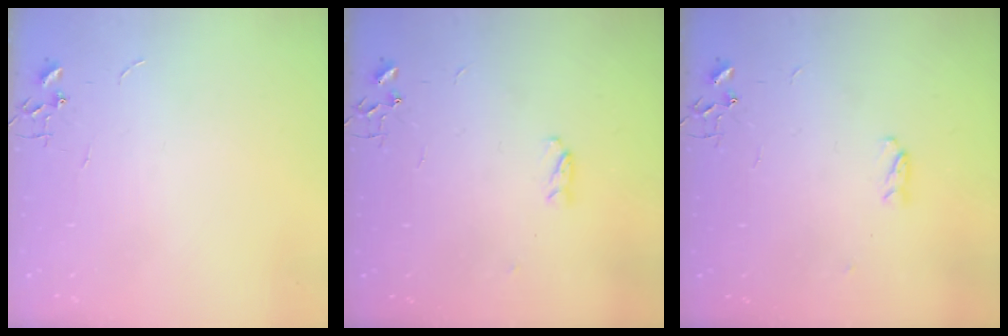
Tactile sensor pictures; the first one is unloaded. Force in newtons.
{"total": 3.3, "press": 3.1, "slide": 1.1}
{"total": 3.3, "press": 3.1, "slide": 1.1}